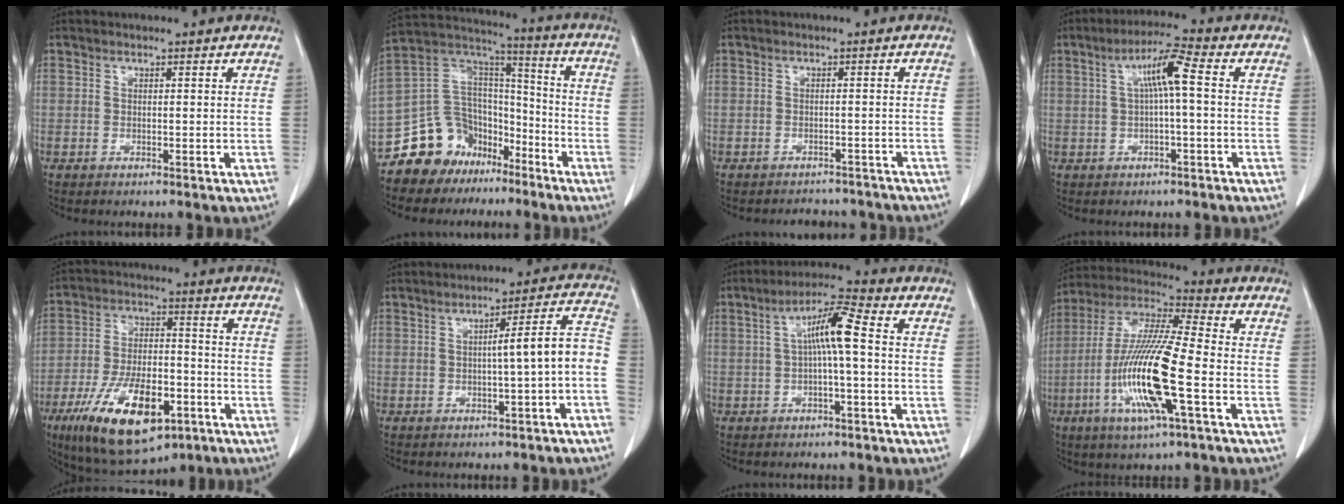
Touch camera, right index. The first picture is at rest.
{"total": 14.0, "force": [-9.8, 9.6, 3.0], "torque": [-0.056, 0.092, -0.169]}
{"total": 6.8, "force": [-6.4, 2.4, 0.4], "torque": [0.001, 0.014, -0.064]}
{"total": 6.1, "force": [0.9, 0.3, 6.1], "torque": [-0.109, 0.021, 0.015]}
{"total": 17.8, "force": [-8.9, 7.2, 13.6], "torque": [-0.259, -0.006, -0.141]}
{"total": 7.6, "force": [-1.8, -0.1, 7.3], "torque": [-0.091, 0.027, -0.025]}
{"total": 7.0, "force": [0.4, 0.4, 7.0], "torque": [-0.127, 0.022, 0.003]}
{"total": 16.7, "force": [-4.7, 1.0, 16.0], "torque": [-0.331, -0.013, -0.092]}